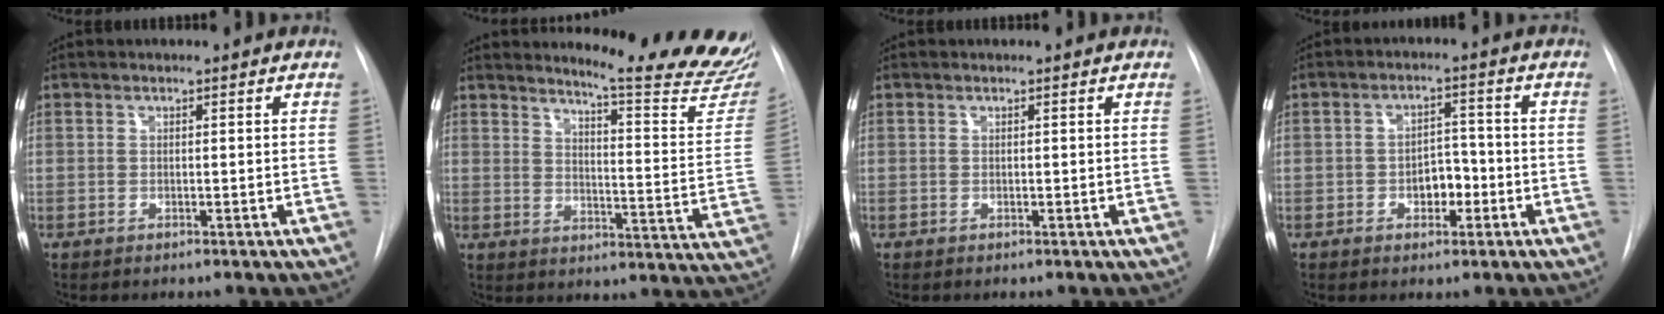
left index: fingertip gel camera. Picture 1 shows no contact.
{"total": 19.0, "force": [17.8, 0.1, 6.4], "torque": [-0.082, -0.135, 0.203]}
{"total": 0.0}
{"total": 4.6, "force": [-2.0, 2.8, 3.0], "torque": [-0.040, 0.008, -0.031]}